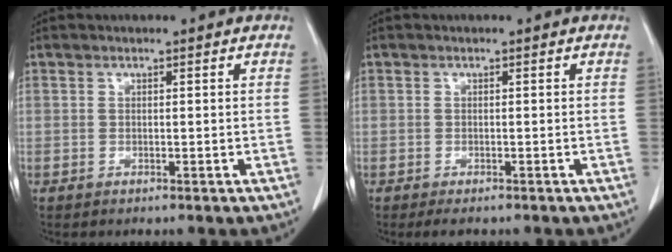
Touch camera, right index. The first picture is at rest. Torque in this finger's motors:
{"motor_torque": [-0.51, -0.04, -0.19, -0.09]}